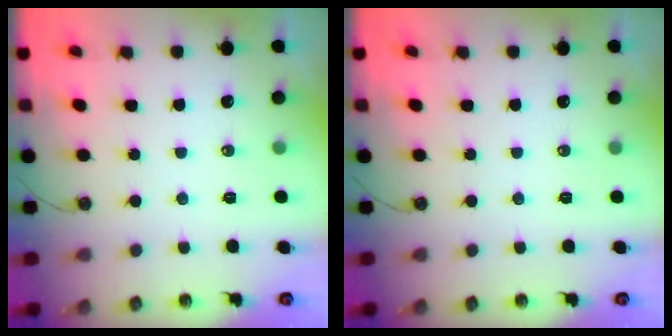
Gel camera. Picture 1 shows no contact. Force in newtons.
{"total": 0.0}